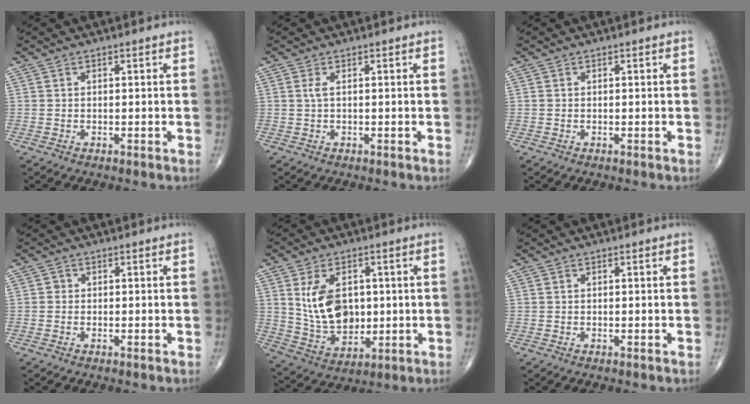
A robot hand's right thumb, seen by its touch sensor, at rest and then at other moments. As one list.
[{"total": 1.0, "force": [0.2, 0.2, 1.0], "torque": [-0.033, 0.003, 0.004]}, {"total": 0.0}, {"total": 0.7, "force": [-0.1, 0.6, 0.2], "torque": [0.001, 0.002, -0.004]}, {"total": 12.3, "force": [2.0, 8.2, 9.0], "torque": [-0.136, -0.014, 0.052]}, {"total": 0.0}]